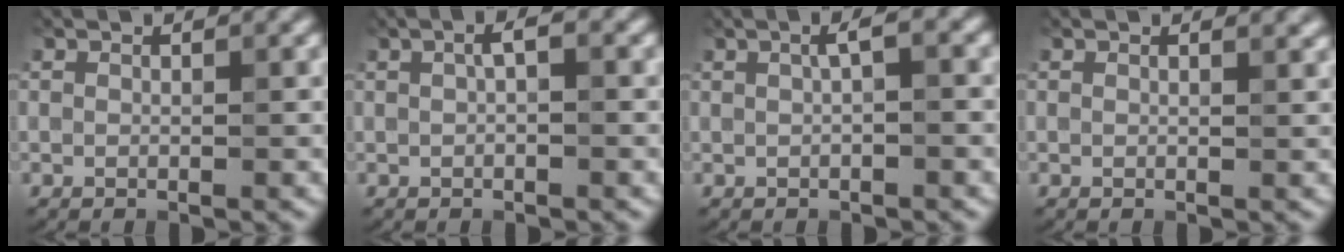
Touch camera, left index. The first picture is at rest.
{"total": 1.4, "force": [0.2, 0.3, 1.3], "torque": [-0.026, 0.006, 0.003]}
{"total": 1.9, "force": [0.4, 0.3, 1.8], "torque": [-0.032, 0.011, 0.005]}
{"total": 0.9, "force": [0.8, 0.2, 0.4], "torque": [-0.002, 0.001, 0.011]}